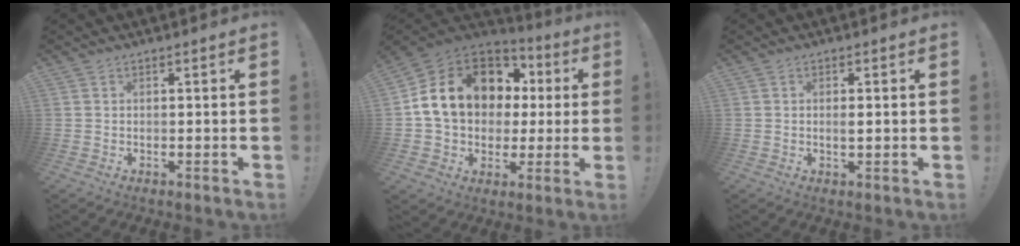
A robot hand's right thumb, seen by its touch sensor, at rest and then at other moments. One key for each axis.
{"total": 18.1, "fx": 4.9, "fy": 13.6, "fz": 10.8, "tx": -0.182, "ty": -0.008, "tz": 0.108}
{"total": 1.3, "fx": 0.0, "fy": 0.2, "fz": 1.3, "tx": -0.015, "ty": -0.003, "tz": -0.001}